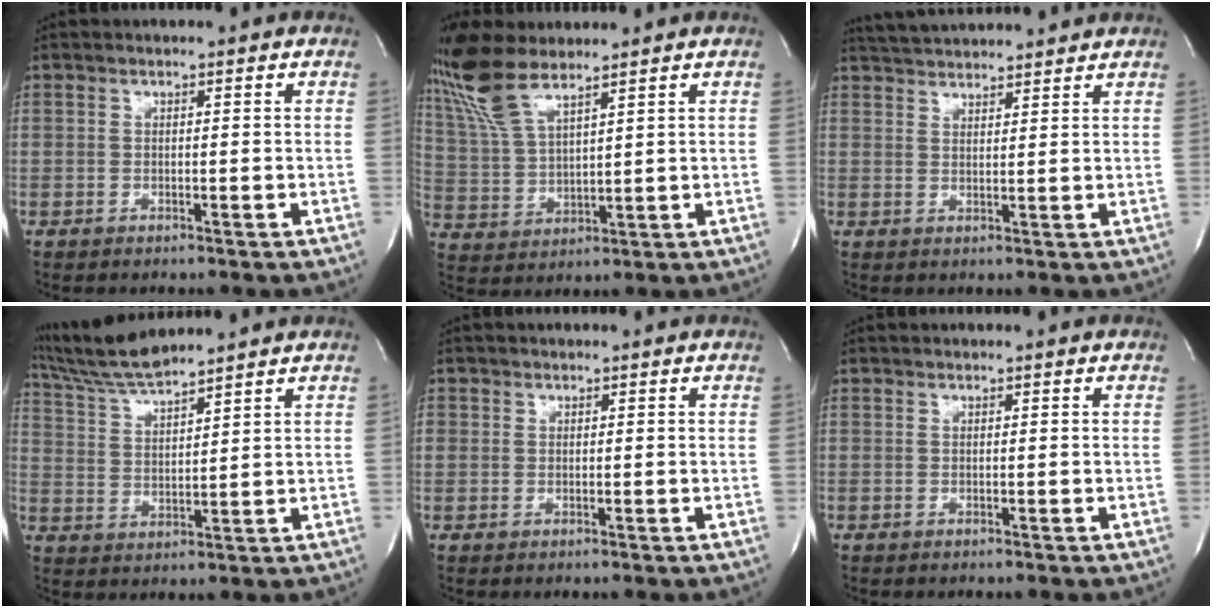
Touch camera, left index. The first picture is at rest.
{"total": 10.7, "force": [8.4, 2.7, 6.1], "torque": [-0.142, 0.010, 0.177]}
{"total": 9.3, "force": [9.0, 0.6, 2.6], "torque": [-0.053, 0.031, 0.137]}
{"total": 8.1, "force": [7.6, -0.7, 2.7], "torque": [-0.067, 0.012, 0.154]}
{"total": 1.2, "force": [0.2, 1.2, 0.2], "torque": [0.007, 0.003, 0.002]}
{"total": 0.0}